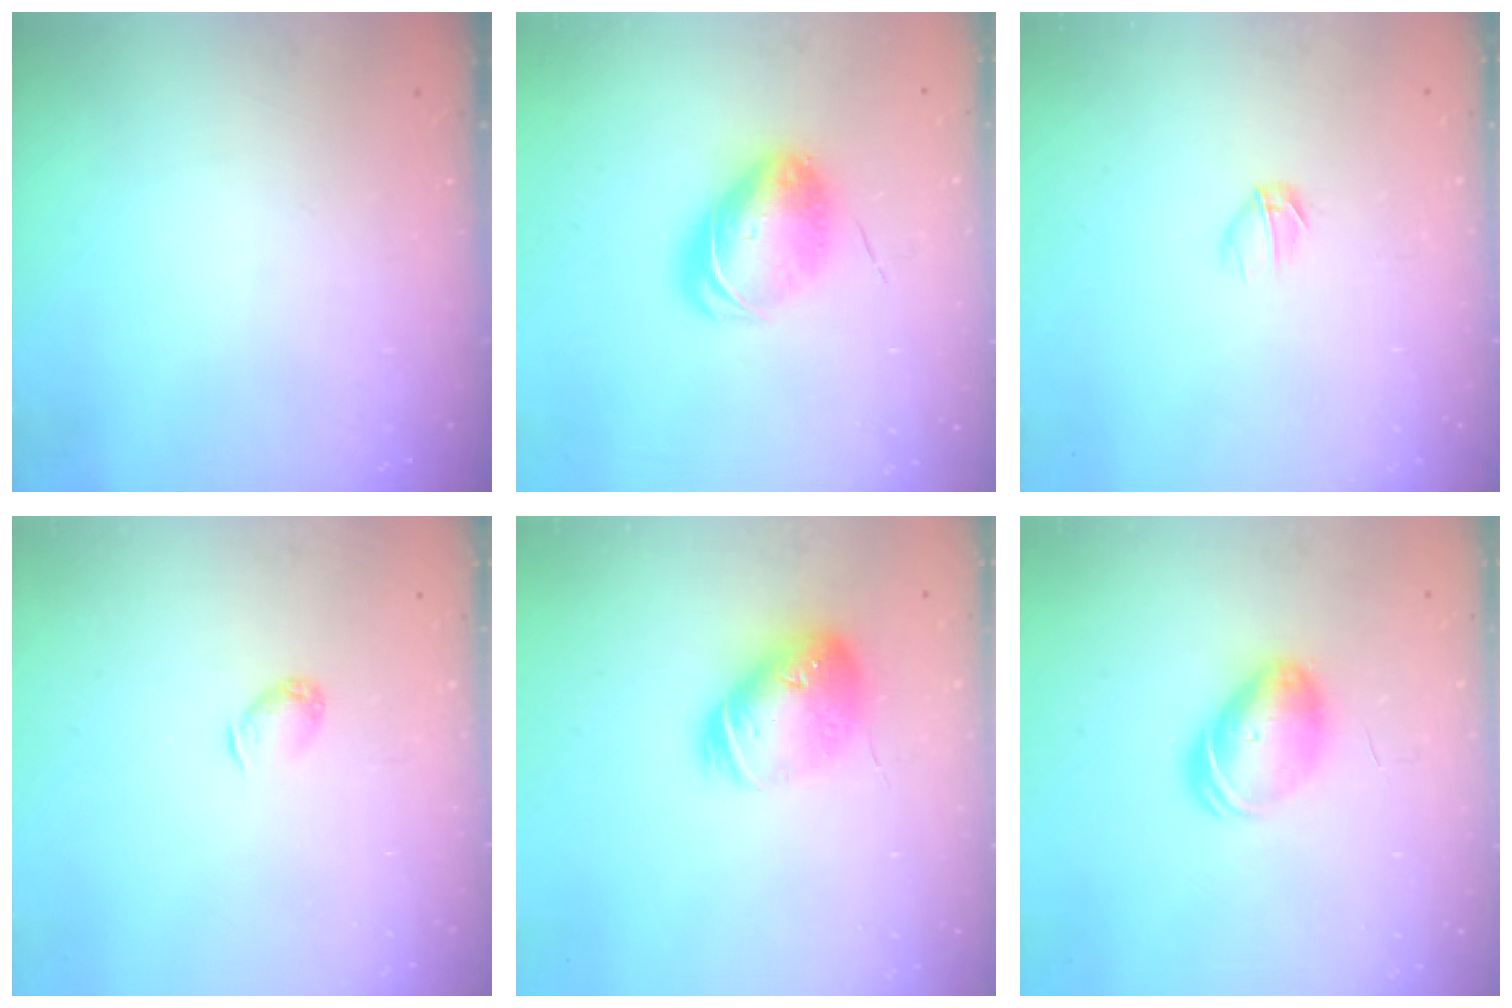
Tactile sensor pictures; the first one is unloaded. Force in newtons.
{"total": 10.7, "press": 10.4, "slide": 2.5}
{"total": 3.7, "press": 3.6, "slide": 1.1}
{"total": 3.9, "press": 3.7, "slide": 1.0}
{"total": 16.6, "press": 16.5, "slide": 2.3}
{"total": 9.2, "press": 9.1, "slide": 1.5}